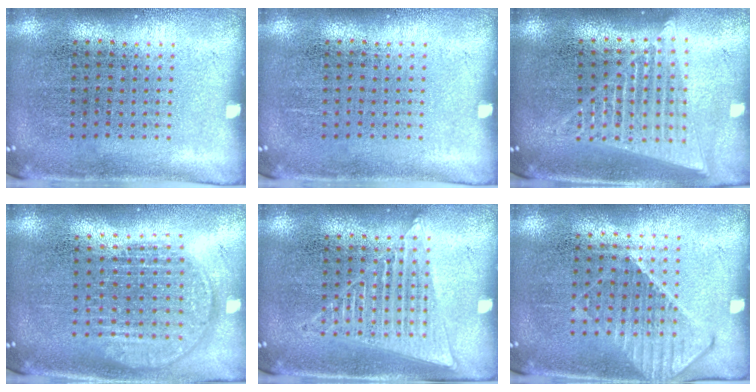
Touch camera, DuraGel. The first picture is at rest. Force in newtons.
{"total": 0.0}
{"total": 1.8, "press": 1.6, "slide": 0.9}
{"total": 1.8, "press": 1.5, "slide": 0.9}
{"total": 1.3, "press": 1.3, "slide": 0.1}
{"total": 1.1, "press": 1.1, "slide": 0.4}